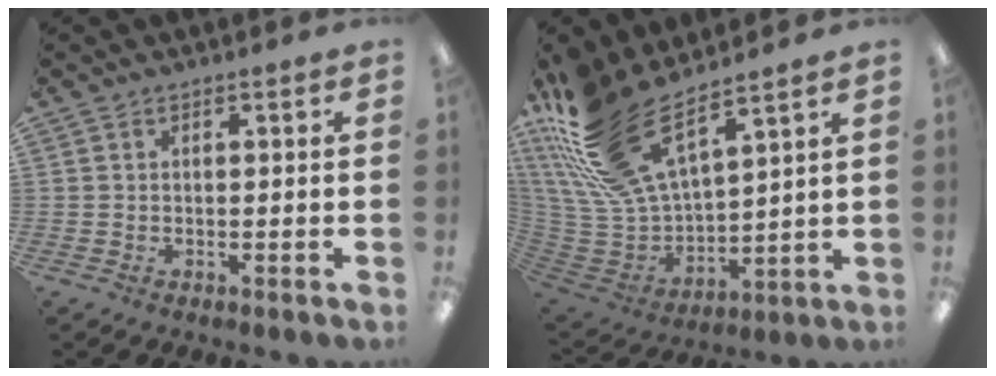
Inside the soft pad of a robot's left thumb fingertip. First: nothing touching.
{"total": 21.1, "force": [15.2, 7.9, 12.3], "torque": [-0.276, -0.100, 0.273]}